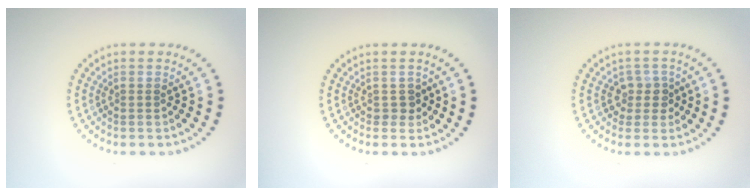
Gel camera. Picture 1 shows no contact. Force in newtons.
{"total": 1.2, "press": 1.0, "slide": 0.6}
{"total": 2.0, "press": 1.6, "slide": 1.2}